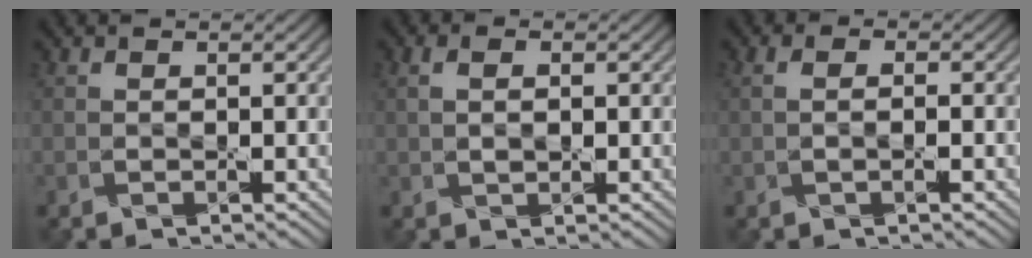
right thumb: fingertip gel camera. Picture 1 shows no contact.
{"total": 2.5, "force": [0.5, 1.3, 2.1], "torque": [-0.038, -0.005, 0.012]}
{"total": 1.7, "force": [-0.1, 0.7, 1.6], "torque": [-0.021, -0.003, -0.007]}